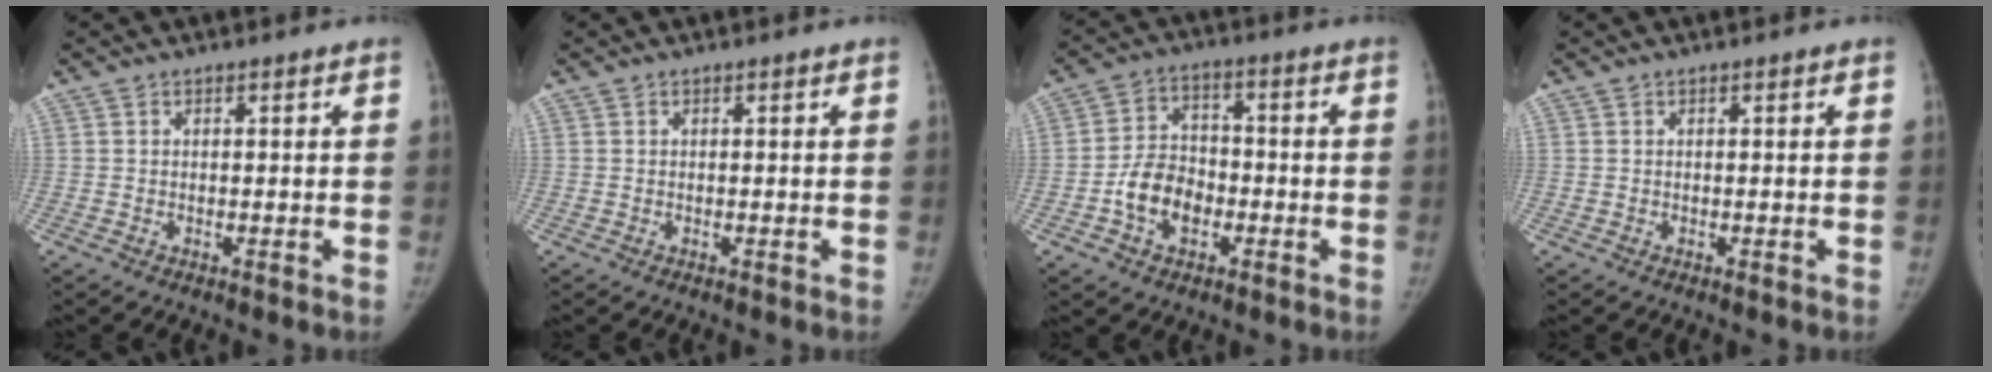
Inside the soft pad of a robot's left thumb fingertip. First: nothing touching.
{"total": 0.0}
{"total": 9.1, "force": [-2.9, 6.6, 5.6], "torque": [-0.078, 0.026, -0.057]}
{"total": 0.0}